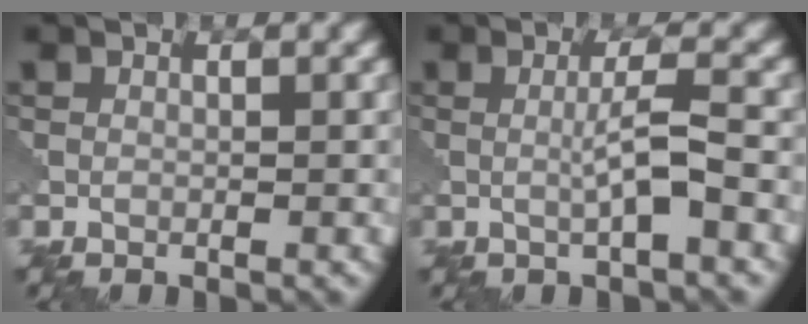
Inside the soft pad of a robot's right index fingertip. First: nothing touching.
{"total": 2.9, "force": [-0.3, 0.2, 2.9], "torque": [-0.052, 0.004, -0.010]}